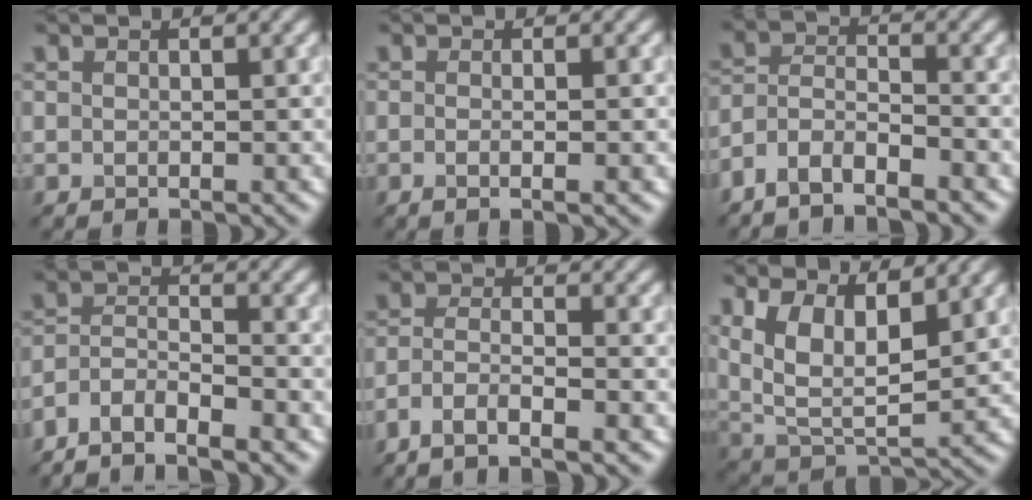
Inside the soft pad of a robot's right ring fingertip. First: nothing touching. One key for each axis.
{"total": 2.6, "fx": -0.1, "fy": 1.1, "fz": 2.4, "tx": -0.013, "ty": -0.007, "tz": -0.019}
{"total": 4.3, "fx": -3.6, "fy": 1.1, "fz": 2.1, "tx": -0.039, "ty": -0.001, "tz": -0.076}
{"total": 5.1, "fx": -4.4, "fy": 1.1, "fz": 2.3, "tx": -0.041, "ty": -0.004, "tz": -0.088}
{"total": 4.1, "fx": -2.9, "fy": 0.8, "fz": 2.7, "tx": -0.054, "ty": -0.001, "tz": -0.061}
{"total": 7.9, "fx": 3.6, "fy": 3.9, "fz": 5.9, "tx": -0.115, "ty": -0.004, "tz": 0.065}